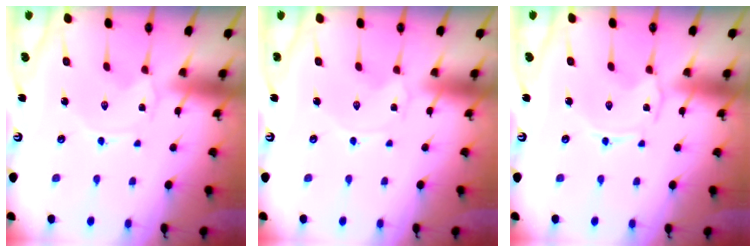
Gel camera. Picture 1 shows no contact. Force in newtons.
{"total": 0.0}
{"total": 1.1, "press": 1.0, "slide": 0.4}